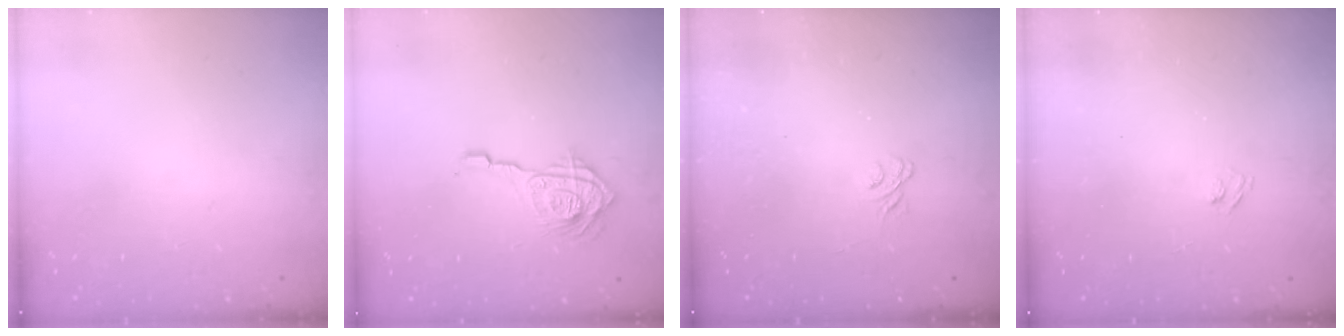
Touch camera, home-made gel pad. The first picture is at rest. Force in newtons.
{"total": 12.8, "press": 12.7, "slide": 1.4}
{"total": 1.9, "press": 1.5, "slide": 1.1}
{"total": 2.7, "press": 2.5, "slide": 0.9}